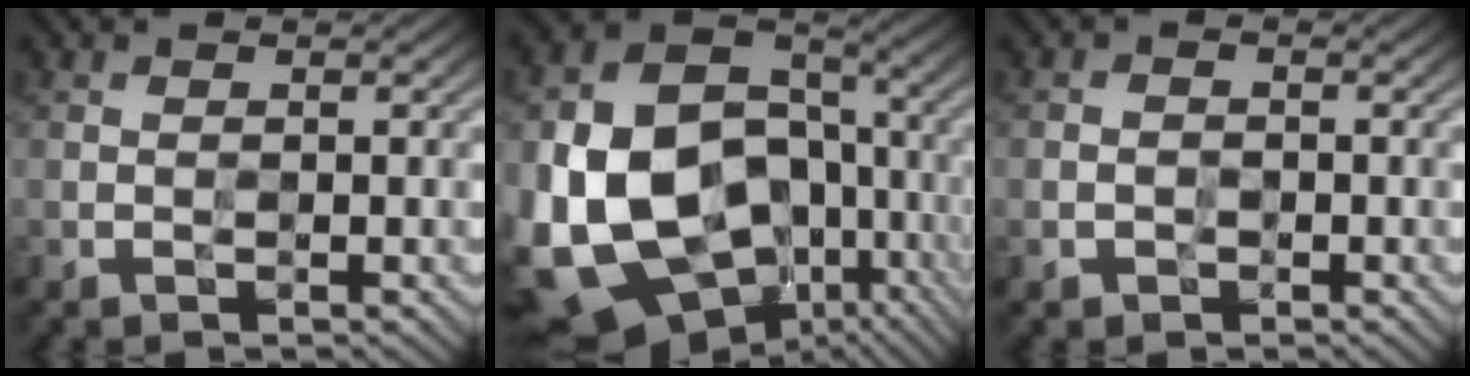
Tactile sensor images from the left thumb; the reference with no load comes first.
{"total": 20.7, "force": [-5.6, 15.7, 12.3], "torque": [-0.281, -0.053, -0.075]}
{"total": 1.3, "force": [-0.7, 1.1, 0.4], "torque": [-0.004, -0.001, -0.015]}